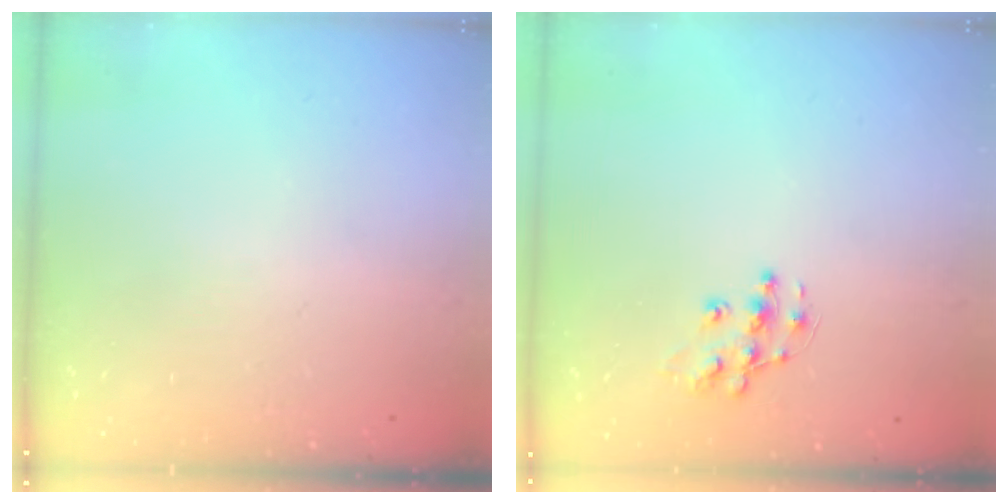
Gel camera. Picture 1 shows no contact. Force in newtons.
{"total": 9.8, "press": 9.8, "slide": 0.6}